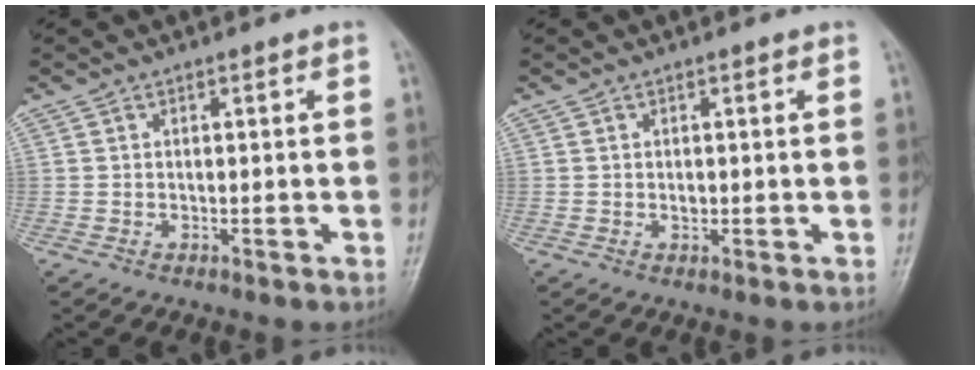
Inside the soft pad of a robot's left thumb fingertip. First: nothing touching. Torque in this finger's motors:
{"motor_torque": [-0.01, -0.01, 0.26, 0.27, 0.00]}